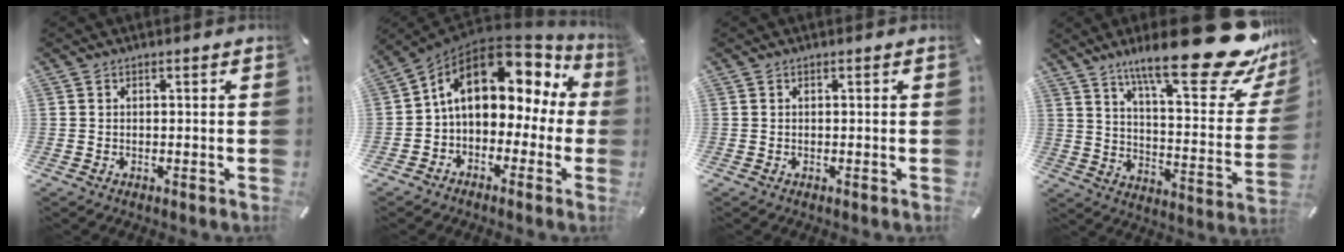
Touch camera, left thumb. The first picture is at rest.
{"total": 14.2, "force": [4.7, 9.7, 9.2], "torque": [-0.149, -0.014, 0.082]}
{"total": 0.0}
{"total": 28.2, "force": [19.5, 7.2, 19.1], "torque": [-0.279, -0.143, 0.313]}